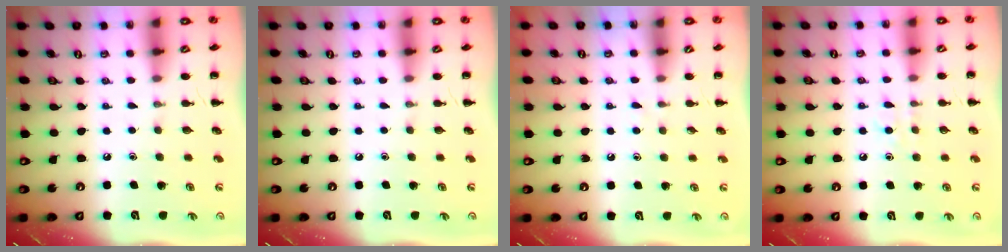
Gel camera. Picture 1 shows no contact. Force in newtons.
{"total": 0.0}
{"total": 2.9, "press": 2.6, "slide": 1.4}
{"total": 4.2, "press": 4.0, "slide": 1.3}